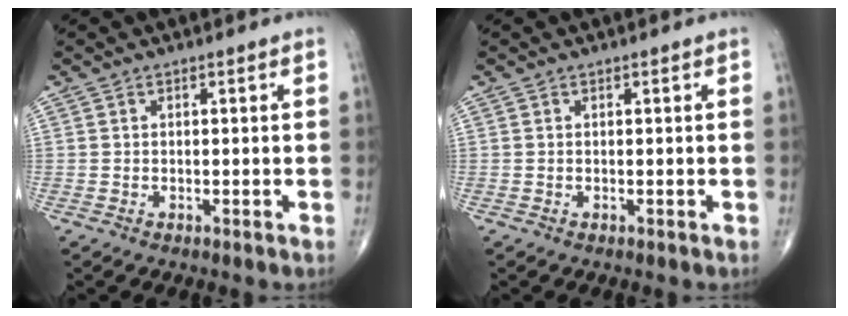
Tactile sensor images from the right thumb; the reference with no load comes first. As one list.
[{"total": 0.0}]